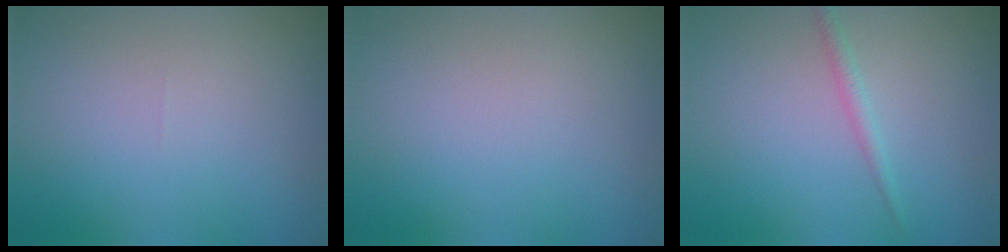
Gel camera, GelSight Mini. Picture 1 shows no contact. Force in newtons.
{"total": 0.0}
{"total": 1.2, "press": 1.2, "slide": 0.0}